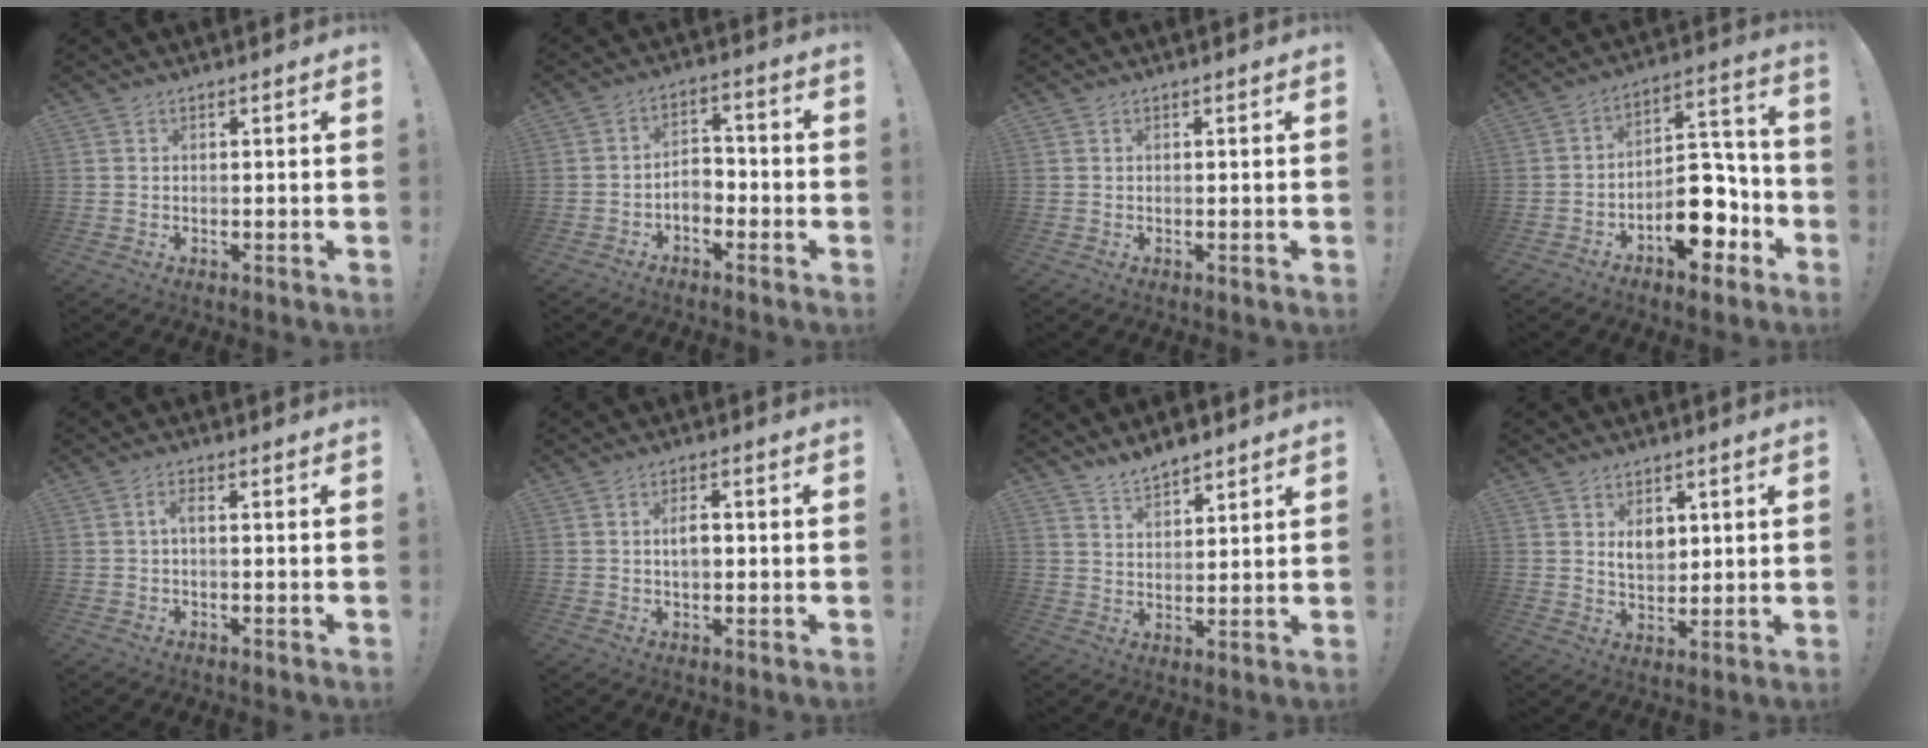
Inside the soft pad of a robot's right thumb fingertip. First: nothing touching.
{"total": 5.7, "force": [-2.1, 4.1, 3.4], "torque": [-0.059, 0.011, -0.039]}
{"total": 0.0}
{"total": 15.9, "force": [-7.3, 9.3, 10.6], "torque": [-0.122, 0.060, -0.108]}
{"total": 2.5, "force": [-0.5, 0.6, 2.3], "torque": [-0.044, 0.008, -0.011]}
{"total": 3.7, "force": [0.2, 2.0, 3.1], "torque": [-0.050, 0.002, -0.004]}
{"total": 5.7, "force": [5.2, 1.9, 1.5], "torque": [-0.021, -0.035, 0.095]}
{"total": 6.1, "force": [2.7, 4.6, 2.9], "torque": [-0.035, -0.017, 0.048]}